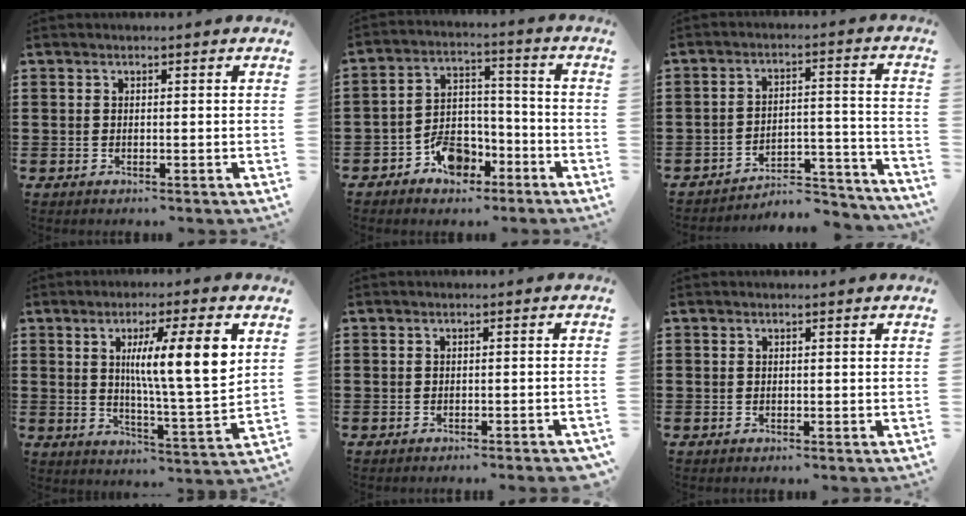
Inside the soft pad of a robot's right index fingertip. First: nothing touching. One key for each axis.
{"total": 7.4, "fx": -4.3, "fy": 4.6, "fz": 3.9, "tx": -0.077, "ty": 0.023, "tz": -0.079}
{"total": 4.9, "fx": -4.6, "fy": 0.8, "fz": 1.4, "tx": -0.023, "ty": 0.002, "tz": -0.093}
{"total": 11.2, "fx": 3.4, "fy": 1.2, "fz": 10.6, "tx": -0.174, "ty": -0.007, "tz": 0.045}
{"total": 1.3, "fx": -1.1, "fy": -0.1, "fz": 0.7, "tx": -0.013, "ty": -0.002, "tz": -0.020}
{"total": 0.0}